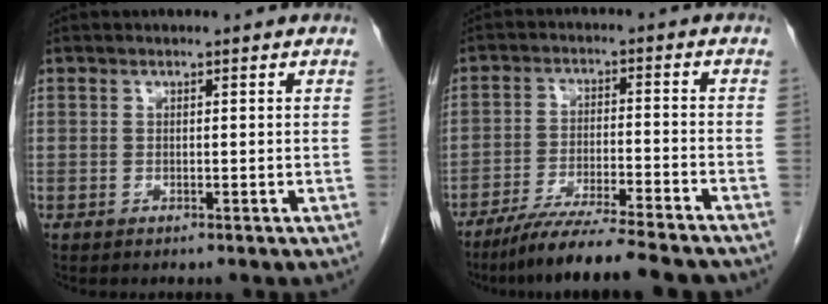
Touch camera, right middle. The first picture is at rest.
{"total": 12.8, "force": [-11.1, 0.1, 6.3], "torque": [-0.095, -0.021, -0.177]}